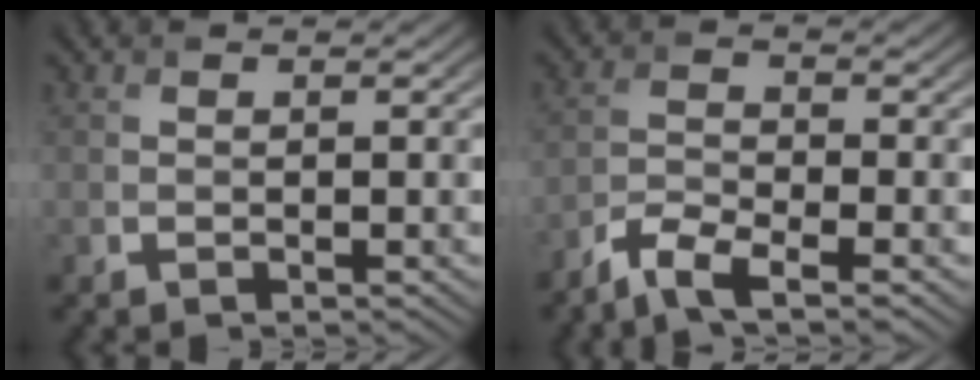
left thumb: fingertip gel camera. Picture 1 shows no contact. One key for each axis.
{"total": 4.3, "fx": -3.4, "fy": 0.8, "fz": 2.6, "tx": -0.061, "ty": -0.004, "tz": -0.079}